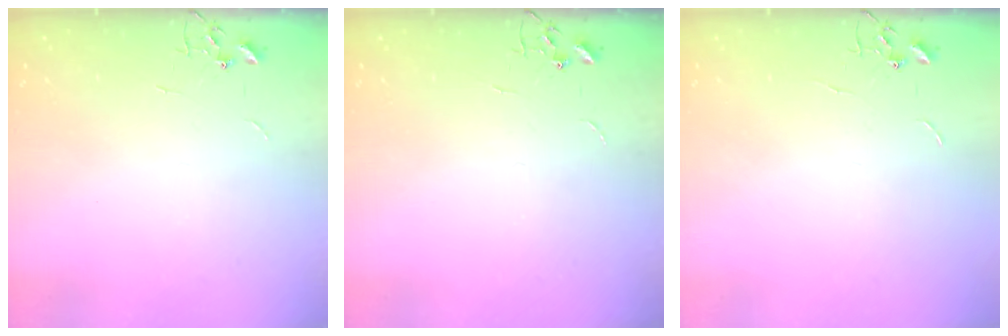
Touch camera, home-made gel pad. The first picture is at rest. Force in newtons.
{"total": 0.0}
{"total": 0.0}